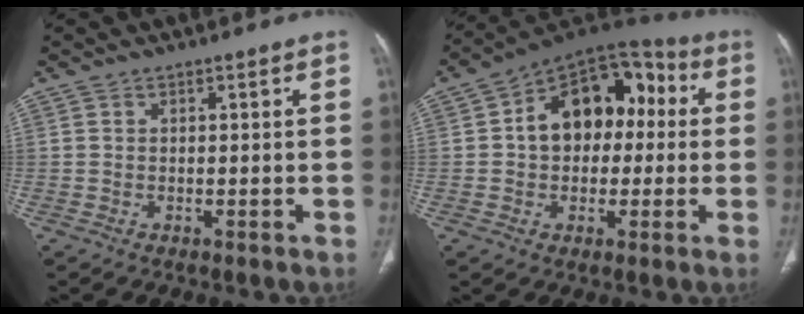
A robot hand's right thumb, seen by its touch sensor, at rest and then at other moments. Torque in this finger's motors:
{"motor_torque": [1.12, 3.39, 1.24, -0.07, 0.12]}